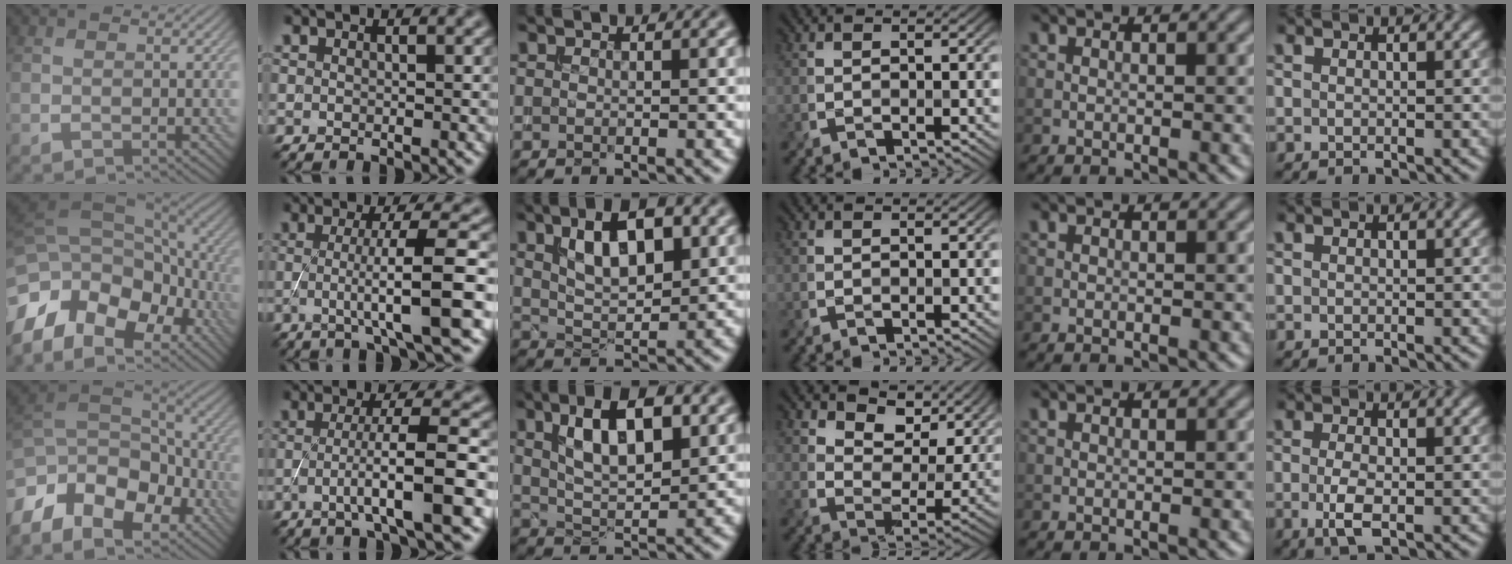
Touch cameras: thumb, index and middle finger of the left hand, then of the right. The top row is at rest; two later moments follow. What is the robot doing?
{"motion": "extract", "object": "backpack"}